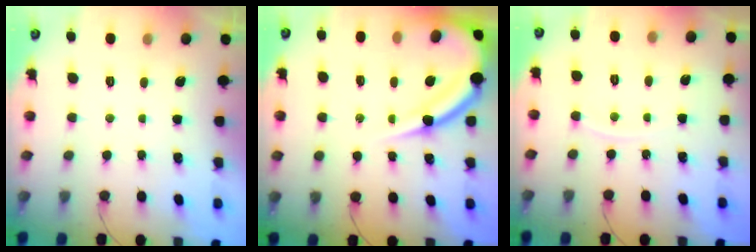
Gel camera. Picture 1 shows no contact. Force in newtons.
{"total": 16.1, "press": 16.0, "slide": 1.5}
{"total": 4.5, "press": 4.5, "slide": 0.5}